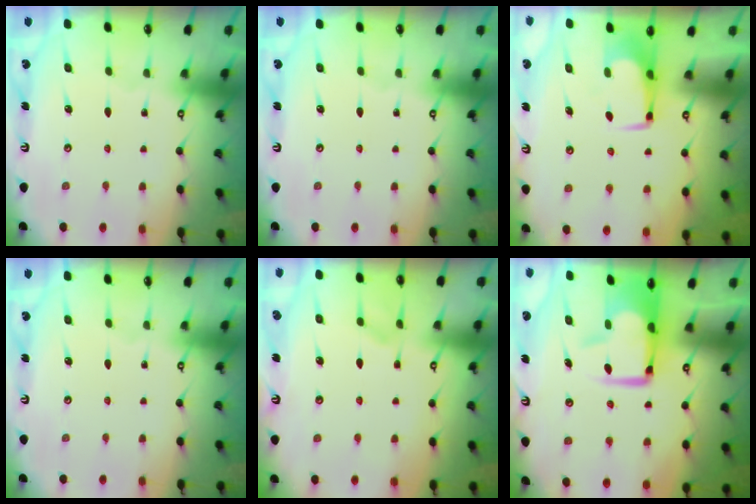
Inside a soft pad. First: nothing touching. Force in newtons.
{"total": 0.0}
{"total": 1.7, "press": 1.6, "slide": 0.6}
{"total": 0.0}
{"total": 3.8, "press": 3.8, "slide": 0.3}
{"total": 8.3, "press": 8.1, "slide": 1.4}